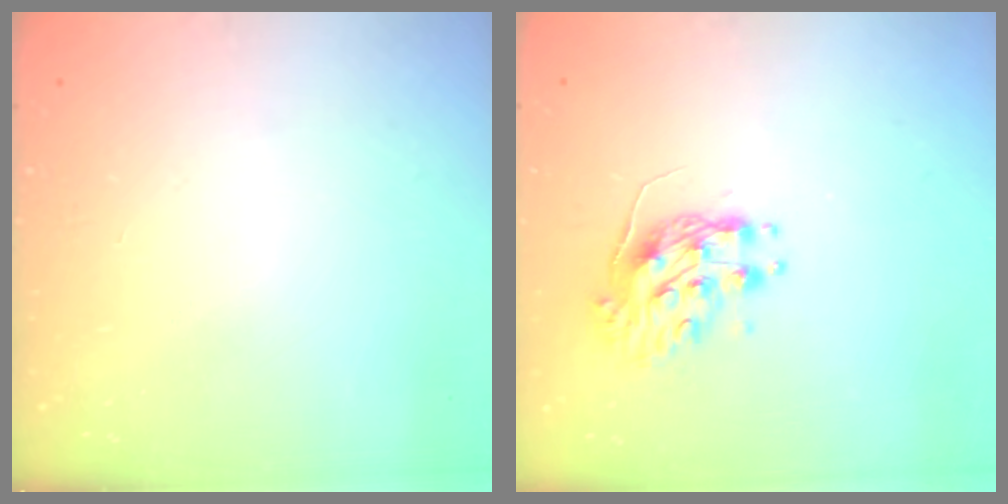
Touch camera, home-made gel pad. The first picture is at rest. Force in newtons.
{"total": 9.3, "press": 9.3, "slide": 0.8}